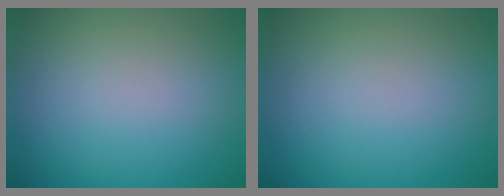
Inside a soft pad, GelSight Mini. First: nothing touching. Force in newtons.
{"total": 0.0}